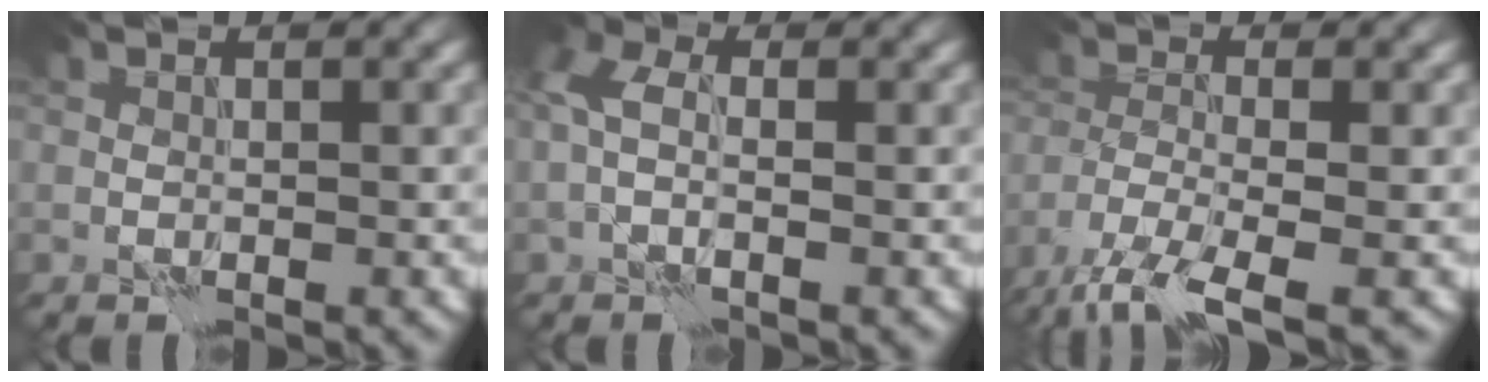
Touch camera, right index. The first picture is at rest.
{"total": 3.5, "force": [-0.4, 2.0, 2.9], "torque": [-0.071, 0.008, -0.020]}
{"total": 7.2, "force": [-5.2, 1.7, 4.8], "torque": [-0.093, -0.015, -0.106]}